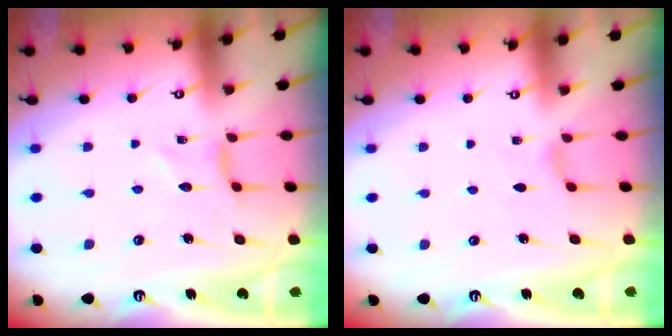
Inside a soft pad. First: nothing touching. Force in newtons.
{"total": 1.1, "press": 1.1, "slide": 0.3}